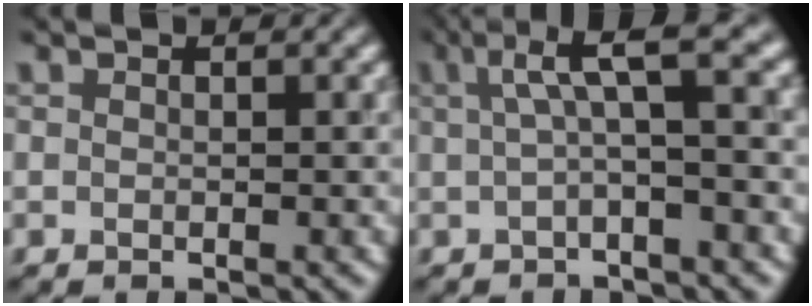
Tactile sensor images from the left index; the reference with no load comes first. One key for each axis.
{"total": 4.4, "fx": 1.0, "fy": 0.7, "fz": 4.3, "tx": -0.069, "ty": 0.021, "tz": 0.012}